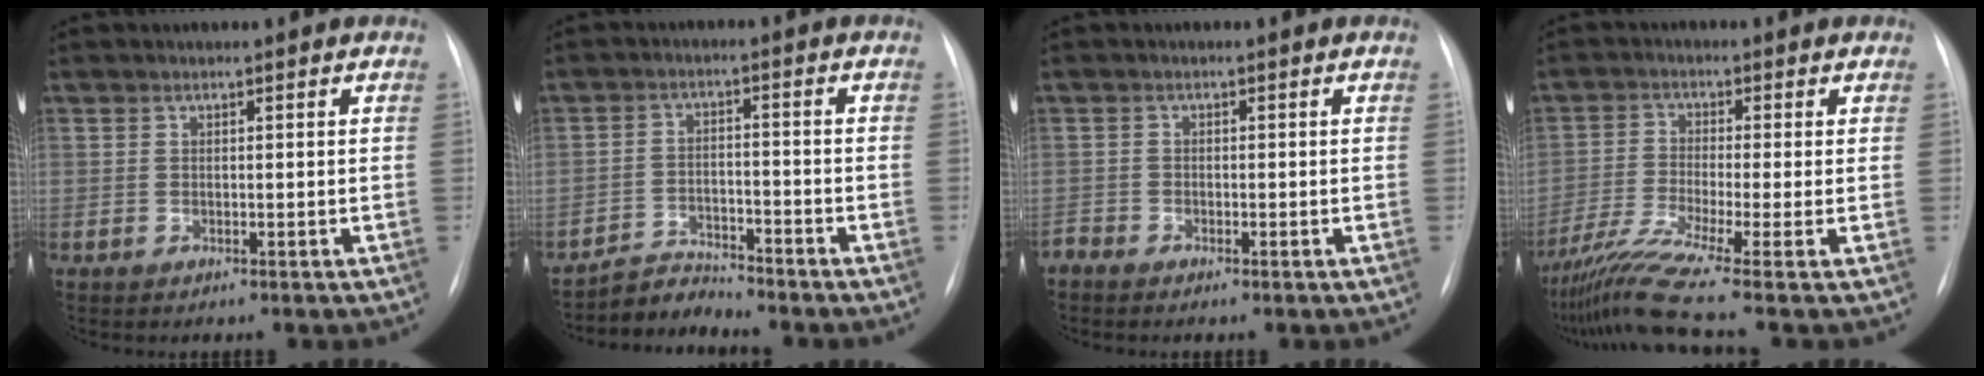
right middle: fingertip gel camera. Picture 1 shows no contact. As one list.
[{"total": 4.2, "force": [-4.0, -0.4, -1.2], "torque": [0.024, -0.008, -0.068]}, {"total": 1.1, "force": [-1.1, 0.2, 0.0], "torque": [0.001, -0.004, -0.020]}, {"total": 8.5, "force": [-6.1, -2.4, 5.4], "torque": [-0.111, -0.027, -0.110]}]